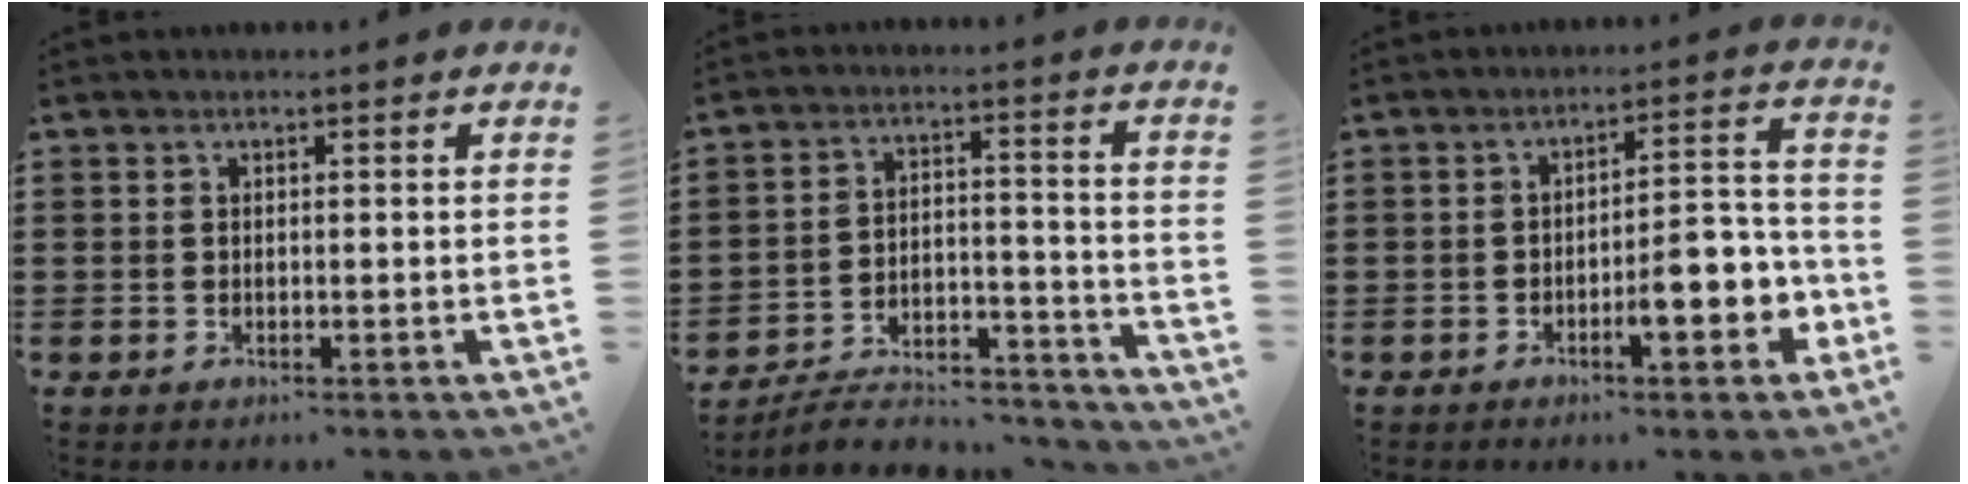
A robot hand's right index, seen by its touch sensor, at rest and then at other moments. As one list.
[{"total": 6.3, "force": [-5.8, 1.4, 2.1], "torque": [-0.036, 0.006, -0.113]}, {"total": 7.0, "force": [-3.0, 2.4, 5.9], "torque": [-0.069, -0.005, -0.054]}]